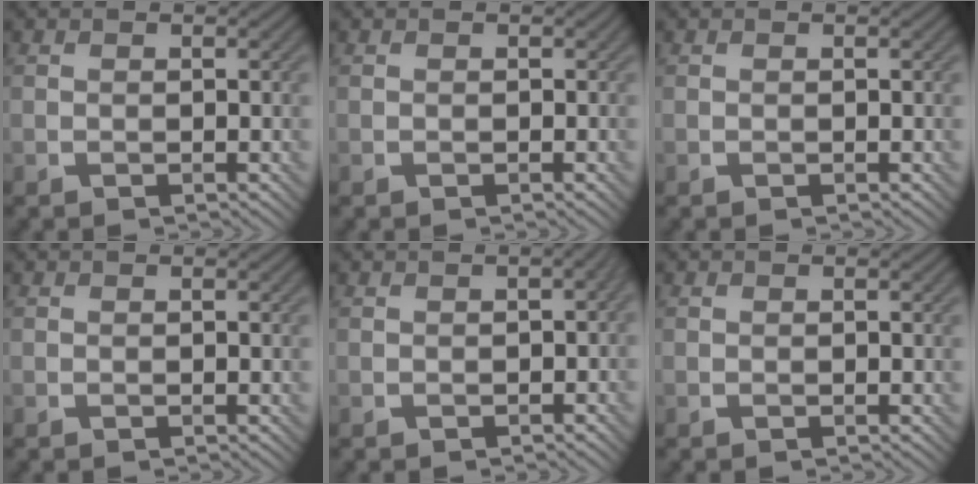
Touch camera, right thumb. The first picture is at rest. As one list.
[{"total": 0.0}, {"total": 0.0}, {"total": 0.0}, {"total": 1.7, "force": [-0.4, 0.9, 1.4], "torque": [-0.016, -0.002, -0.005]}, {"total": 0.0}]